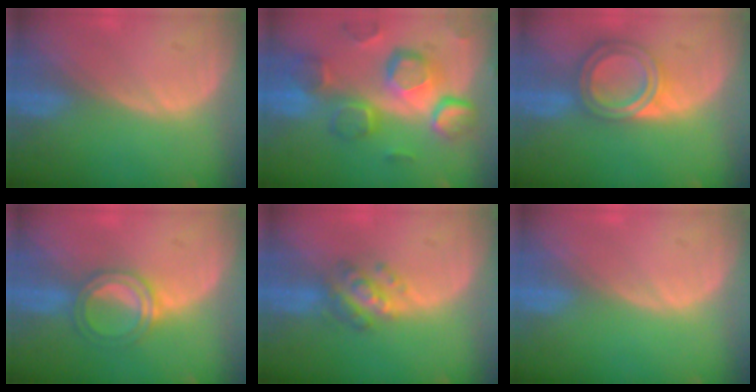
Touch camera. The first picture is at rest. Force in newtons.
{"total": 12.2, "press": 10.7, "slide": 6.0}
{"total": 6.6, "press": 5.8, "slide": 3.1}
{"total": 5.0, "press": 4.7, "slide": 1.8}
{"total": 5.4, "press": 5.0, "slide": 1.9}
{"total": 0.0}